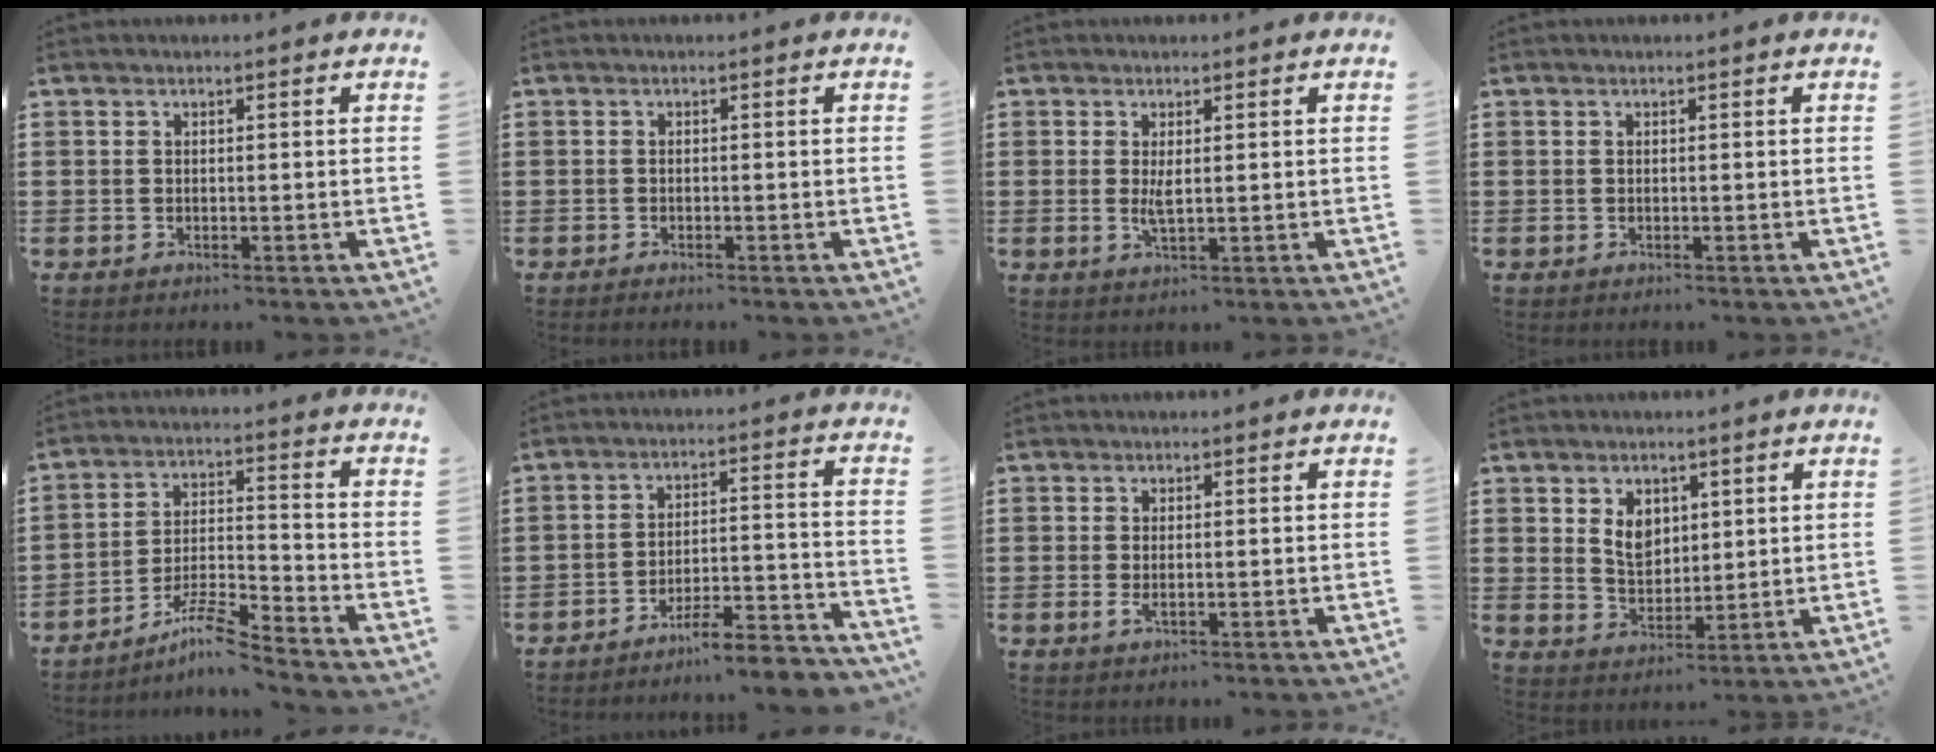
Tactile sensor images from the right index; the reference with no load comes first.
{"total": 0.6, "force": [-0.6, -0.1, 0.0], "torque": [-0.001, -0.003, -0.013]}
{"total": 2.4, "force": [0.4, 0.6, 2.3], "torque": [-0.045, -0.002, 0.007]}
{"total": 0.0}
{"total": 7.6, "force": [-6.5, 0.4, 3.8], "torque": [-0.072, 0.001, -0.123]}
{"total": 6.0, "force": [-5.6, 0.1, 2.0], "torque": [-0.031, 0.000, -0.108]}
{"total": 1.3, "force": [0.0, 0.3, 1.3], "torque": [-0.025, -0.002, 0.000]}
{"total": 4.9, "force": [1.8, 3.6, 2.9], "torque": [-0.061, 0.008, 0.030]}